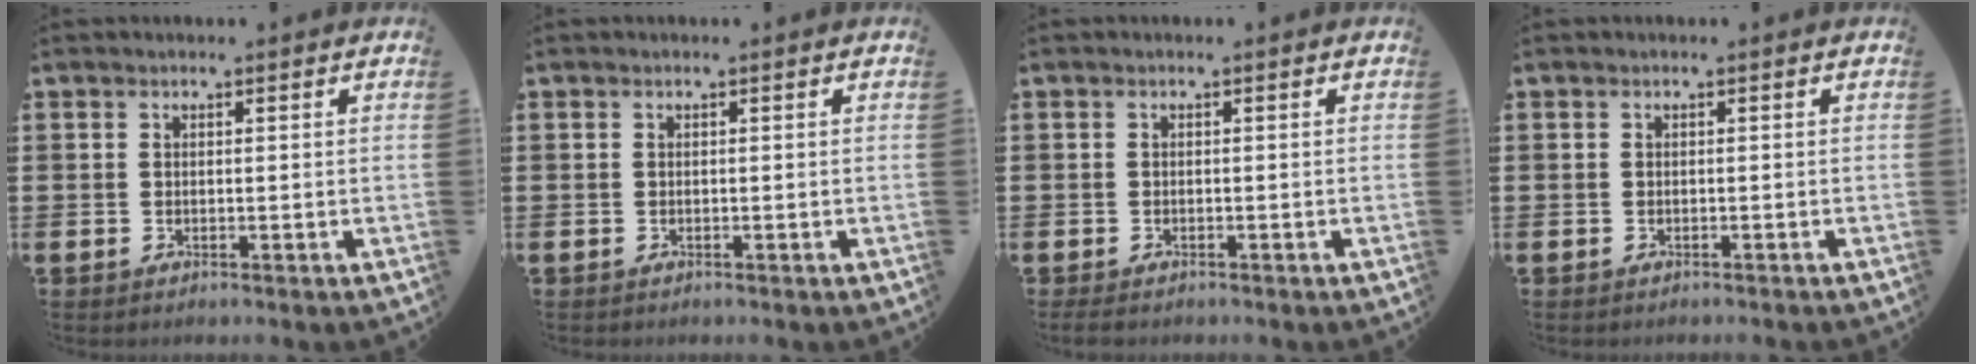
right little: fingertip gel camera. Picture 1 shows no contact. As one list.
[{"total": 0.0}, {"total": 0.7, "force": [-0.4, 0.3, 0.4], "torque": [-0.010, 0.001, -0.010]}, {"total": 0.0}]